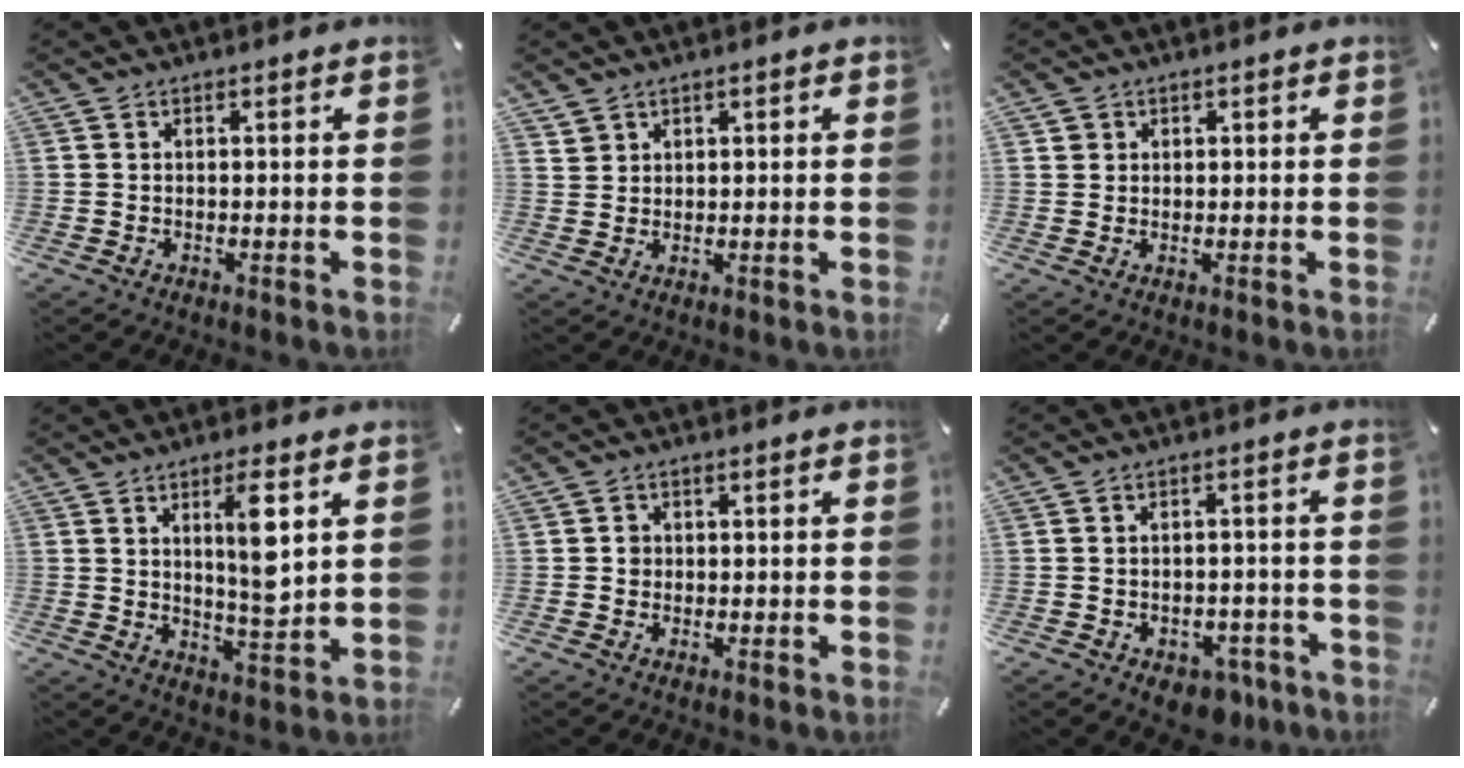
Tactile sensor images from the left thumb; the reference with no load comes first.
{"total": 2.4, "force": [1.5, 1.9, -0.1], "torque": [-0.003, 0.000, 0.029]}
{"total": 1.7, "force": [0.5, 1.6, 0.2], "torque": [0.003, 0.001, 0.006]}
{"total": 9.8, "force": [3.2, 2.1, 9.0], "torque": [-0.145, -0.012, 0.047]}
{"total": 1.9, "force": [-0.2, 1.8, 0.5], "torque": [-0.004, 0.003, -0.008]}
{"total": 5.7, "force": [-3.3, 3.6, 2.9], "torque": [-0.046, 0.022, -0.056]}